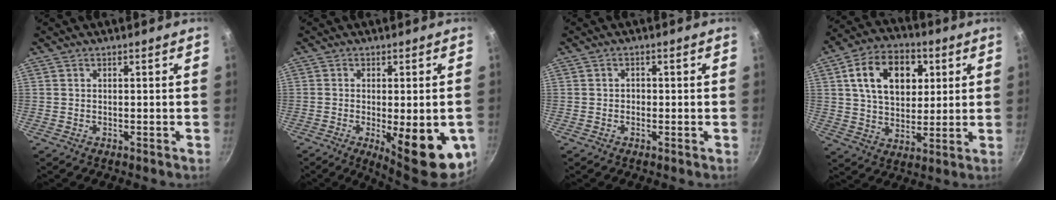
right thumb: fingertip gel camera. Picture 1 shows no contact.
{"total": 15.9, "force": [-4.6, 5.2, 14.3], "torque": [-0.158, -0.006, -0.048]}
{"total": 1.0, "force": [-0.2, 0.9, 0.4], "torque": [-0.004, 0.003, -0.005]}
{"total": 15.9, "force": [4.7, 10.9, 10.6], "torque": [-0.140, 0.001, 0.072]}